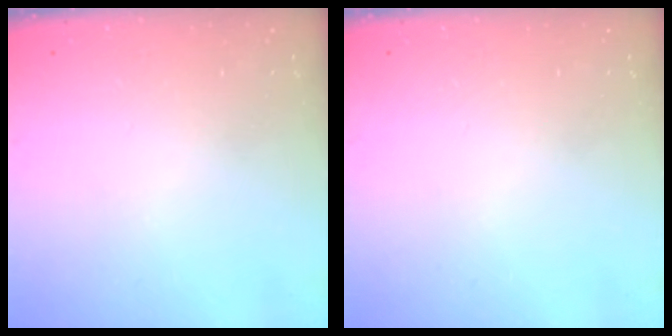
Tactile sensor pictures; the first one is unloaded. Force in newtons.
{"total": 0.0}